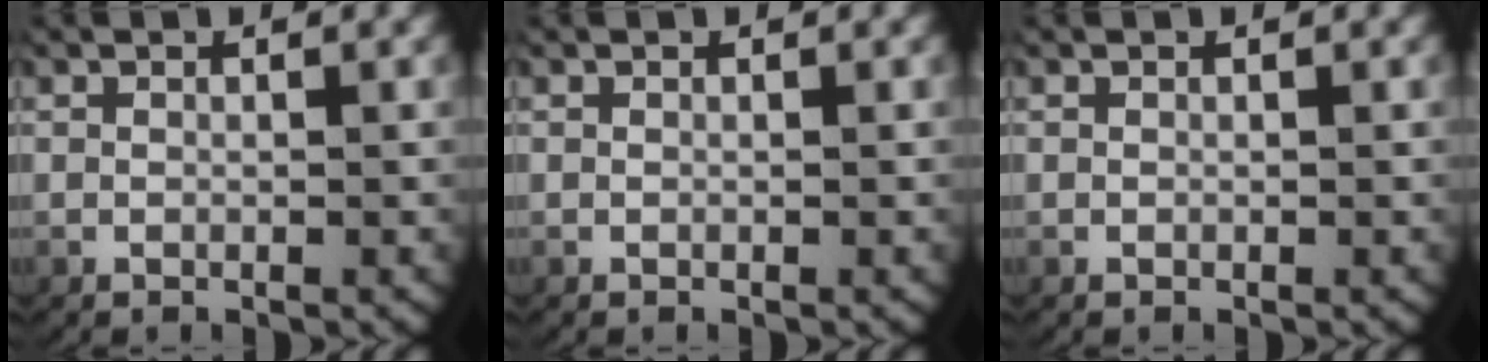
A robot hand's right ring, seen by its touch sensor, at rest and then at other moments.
{"total": 0.0}
{"total": 0.0}